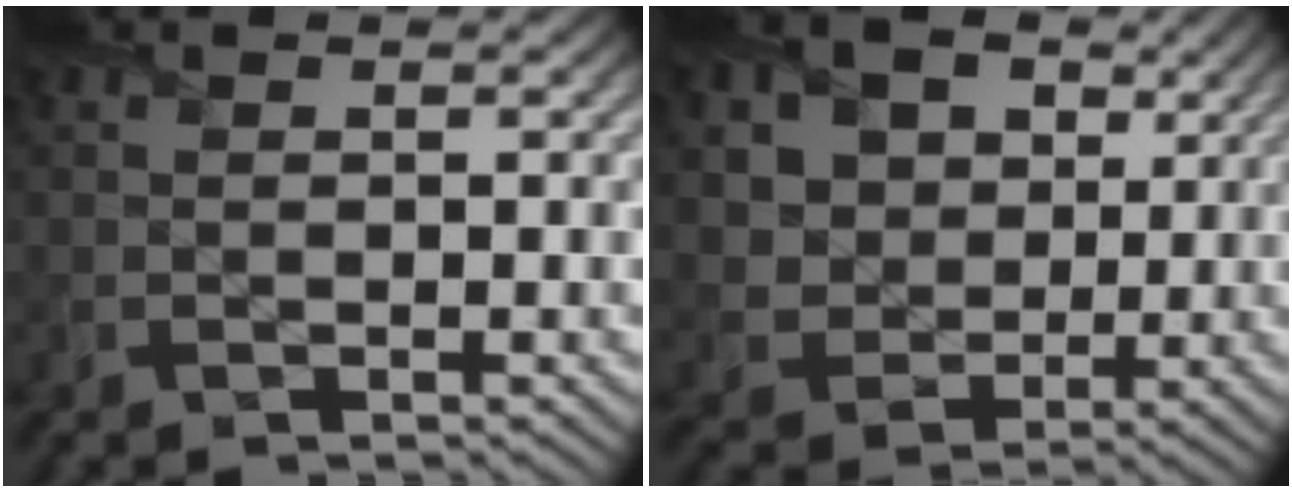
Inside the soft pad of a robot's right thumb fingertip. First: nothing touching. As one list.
[{"total": 11.6, "force": [5.2, 8.9, 5.3], "torque": [-0.158, 0.007, 0.105]}]